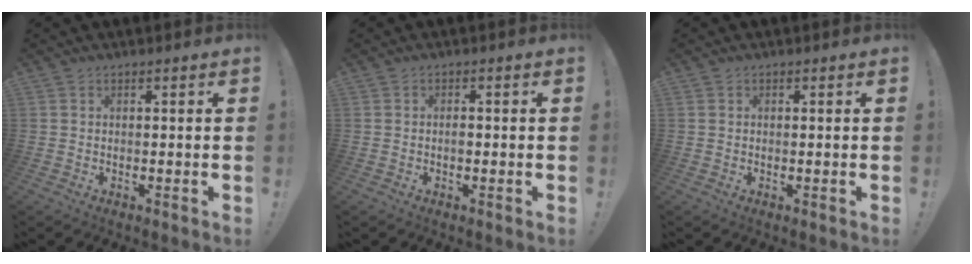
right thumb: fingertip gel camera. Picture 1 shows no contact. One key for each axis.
{"total": 1.3, "fx": -0.6, "fy": 0.7, "fz": 0.8, "tx": -0.011, "ty": 0.000, "tz": -0.012}
{"total": 0.0}